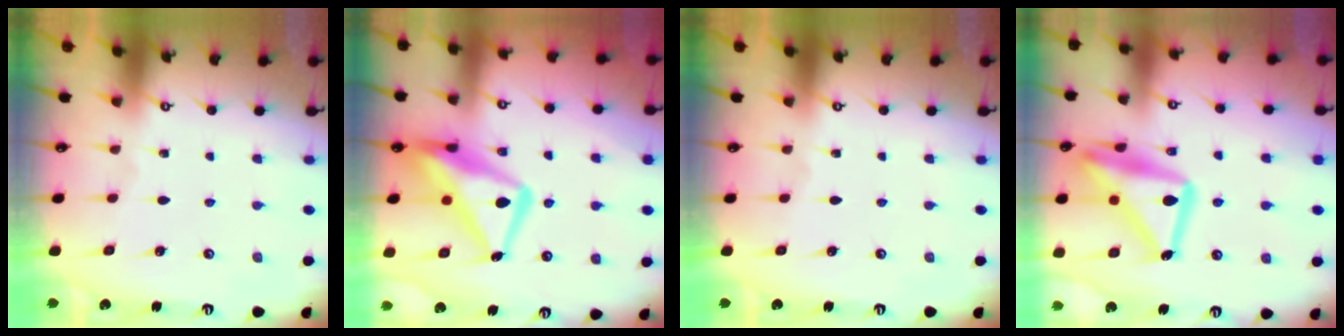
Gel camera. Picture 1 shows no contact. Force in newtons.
{"total": 17.3, "press": 17.2, "slide": 1.7}
{"total": 0.0}
{"total": 21.0, "press": 20.9, "slide": 1.5}